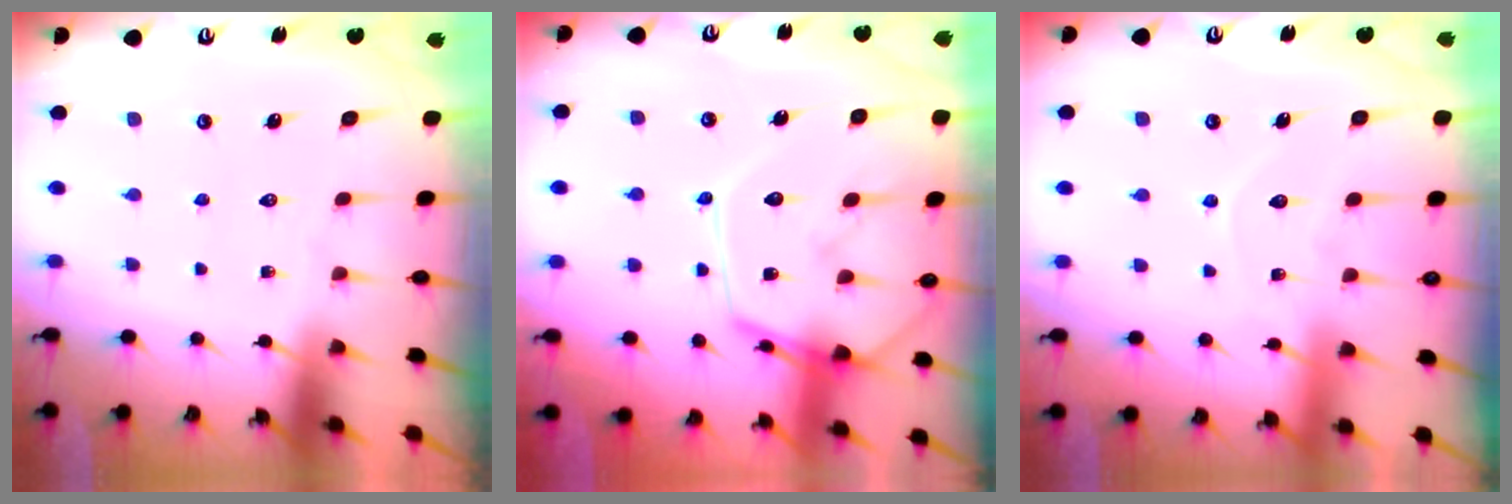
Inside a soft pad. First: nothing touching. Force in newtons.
{"total": 15.3, "press": 15.2, "slide": 1.2}
{"total": 6.4, "press": 6.4, "slide": 0.7}